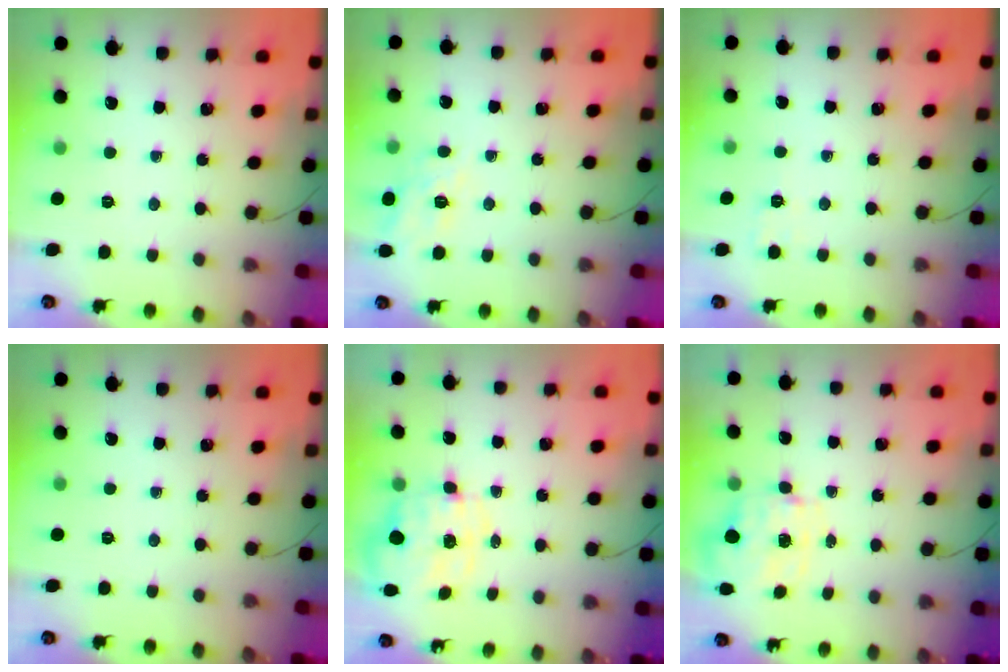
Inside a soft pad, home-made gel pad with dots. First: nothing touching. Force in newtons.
{"total": 4.8, "press": 4.7, "slide": 1.0}
{"total": 2.1, "press": 1.4, "slide": 1.6}
{"total": 0.0}
{"total": 3.5, "press": 3.1, "slide": 1.7}
{"total": 2.5, "press": 2.3, "slide": 1.0}